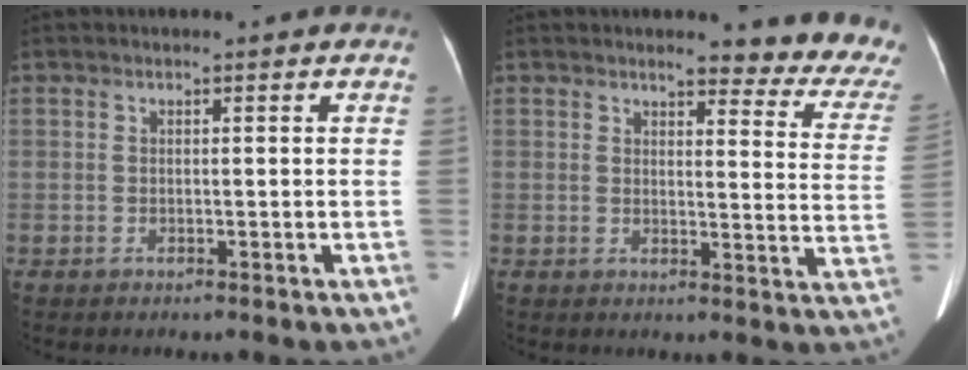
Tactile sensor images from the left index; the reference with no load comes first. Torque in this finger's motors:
{"motor_torque": [0.96, -1.18, 0.25, 0.04]}